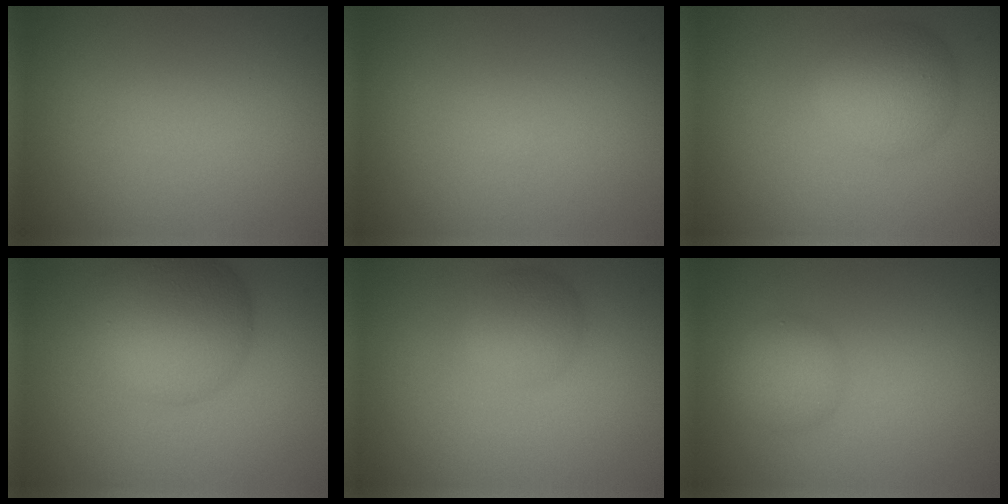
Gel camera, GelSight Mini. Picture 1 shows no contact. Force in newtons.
{"total": 0.0}
{"total": 4.4, "press": 4.4, "slide": 0.1}
{"total": 8.0, "press": 8.0, "slide": 0.1}
{"total": 2.7, "press": 2.7, "slide": 0.1}
{"total": 2.8, "press": 2.8, "slide": 0.1}